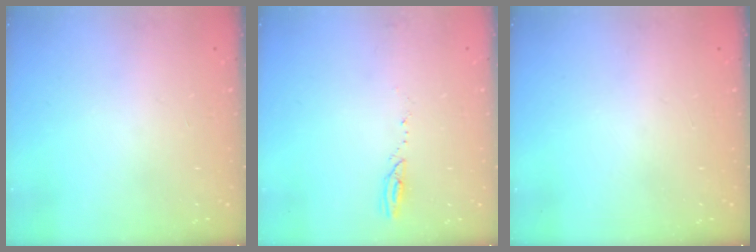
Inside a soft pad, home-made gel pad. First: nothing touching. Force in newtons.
{"total": 2.6, "press": 2.6, "slide": 0.3}
{"total": 1.0, "press": 0.0, "slide": 1.0}